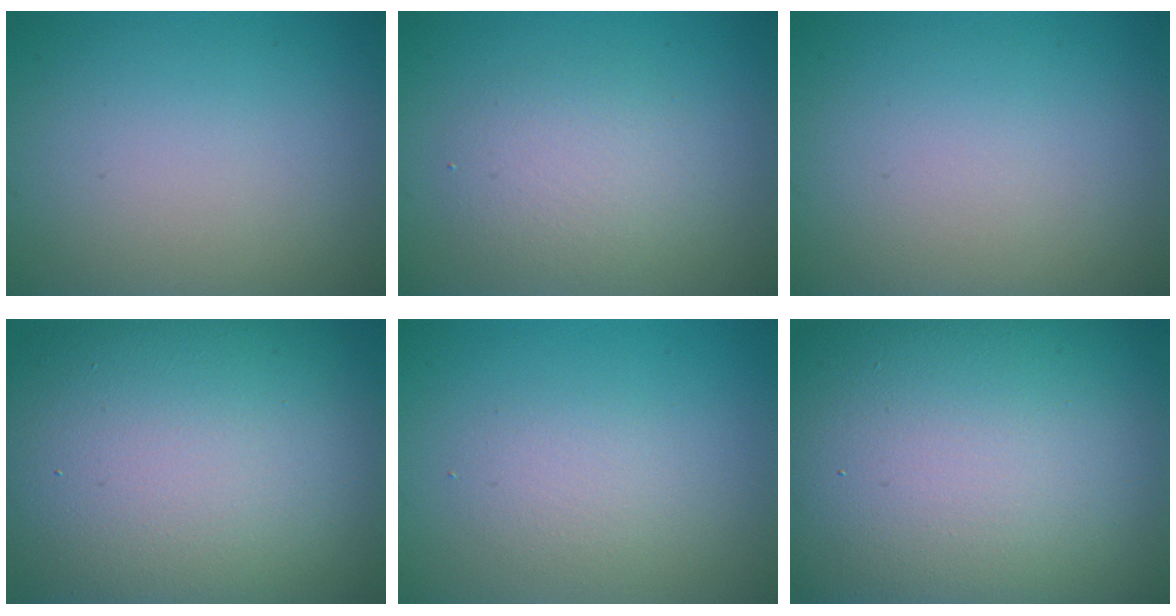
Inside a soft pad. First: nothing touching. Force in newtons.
{"total": 3.1, "press": 3.1, "slide": 0.2}
{"total": 0.0}
{"total": 18.8, "press": 18.7, "slide": 1.3}
{"total": 1.9, "press": 1.9, "slide": 0.0}
{"total": 23.1, "press": 23.1, "slide": 1.2}